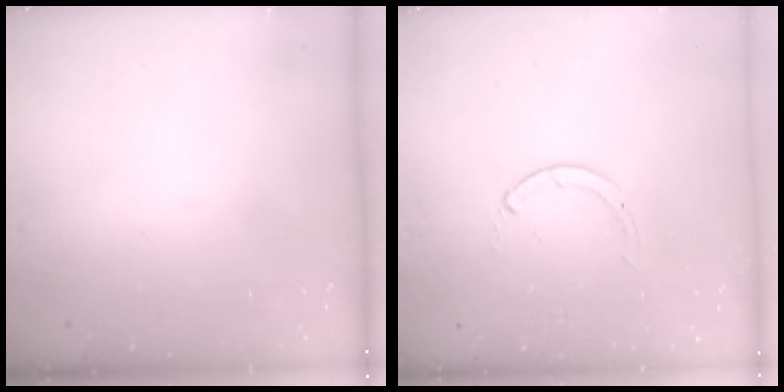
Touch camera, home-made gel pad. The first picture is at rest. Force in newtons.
{"total": 0.0}